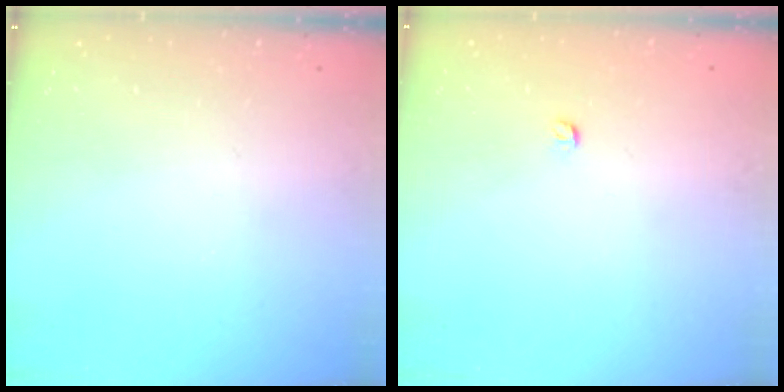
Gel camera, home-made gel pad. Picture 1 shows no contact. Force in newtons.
{"total": 3.0, "press": 2.9, "slide": 0.4}